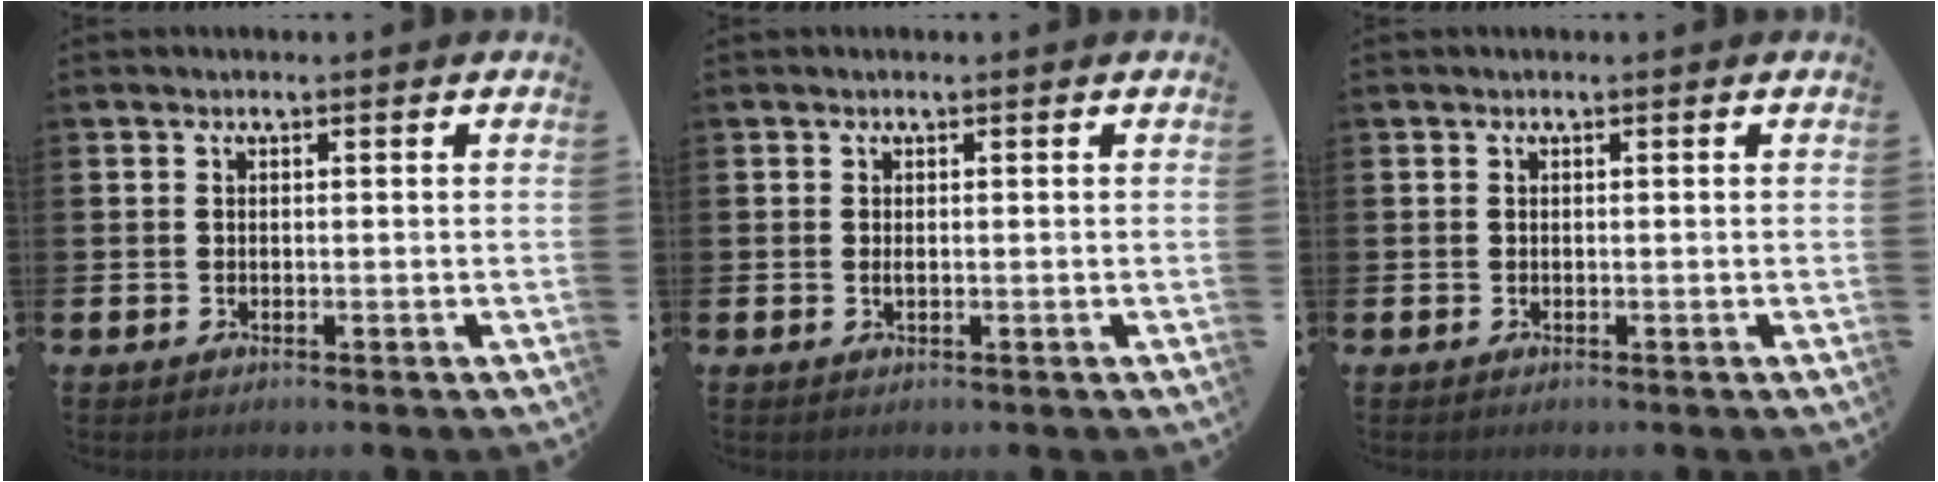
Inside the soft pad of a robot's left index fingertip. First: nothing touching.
{"total": 0.7, "force": [0.1, 0.2, 0.6], "torque": [-0.011, 0.000, 0.001]}
{"total": 0.0}